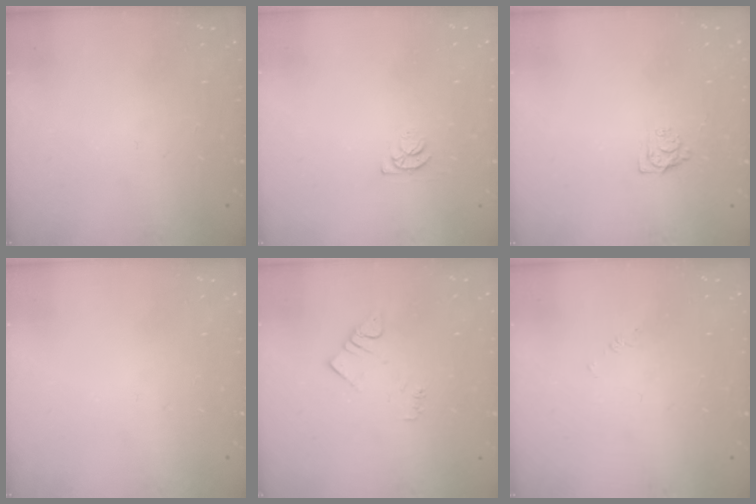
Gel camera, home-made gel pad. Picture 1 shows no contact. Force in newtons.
{"total": 4.3, "press": 4.2, "slide": 0.5}
{"total": 4.7, "press": 4.6, "slide": 0.7}
{"total": 0.0}
{"total": 4.5, "press": 4.5, "slide": 0.5}
{"total": 1.7, "press": 1.7, "slide": 0.3}